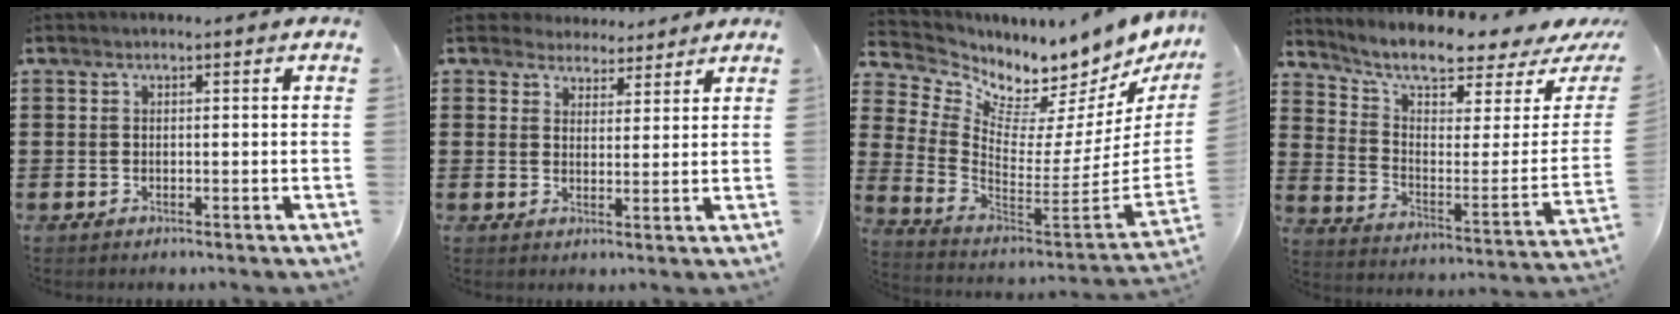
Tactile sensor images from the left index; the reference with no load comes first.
{"total": 3.9, "force": [3.4, 1.7, -0.3], "torque": [-0.012, -0.003, 0.065]}
{"total": 3.9, "force": [3.7, 0.9, -0.7], "torque": [-0.019, -0.070, 0.055]}
{"total": 5.9, "force": [4.9, 0.9, 3.2], "torque": [-0.073, -0.051, 0.079]}